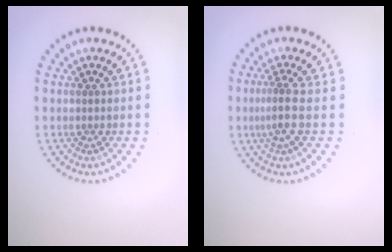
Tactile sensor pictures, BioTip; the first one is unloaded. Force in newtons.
{"total": 2.3, "press": 1.7, "slide": 1.5}